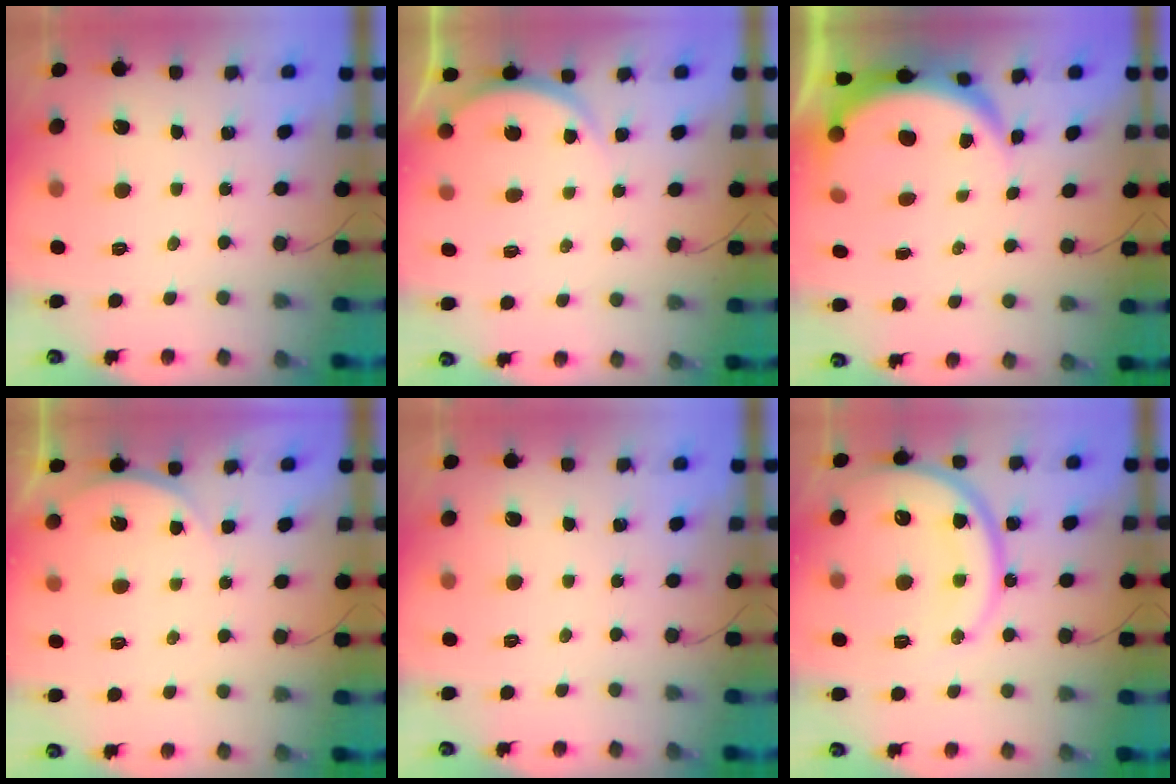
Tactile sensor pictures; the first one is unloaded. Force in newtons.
{"total": 3.4, "press": 3.3, "slide": 0.5}
{"total": 7.6, "press": 7.5, "slide": 0.9}
{"total": 2.7, "press": 2.3, "slide": 1.4}
{"total": 0.0}
{"total": 17.8, "press": 17.7, "slide": 1.4}